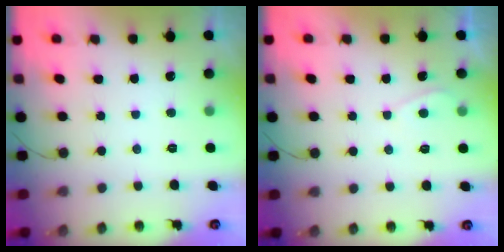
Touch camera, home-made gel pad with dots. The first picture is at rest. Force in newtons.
{"total": 2.8, "press": 2.7, "slide": 0.3}